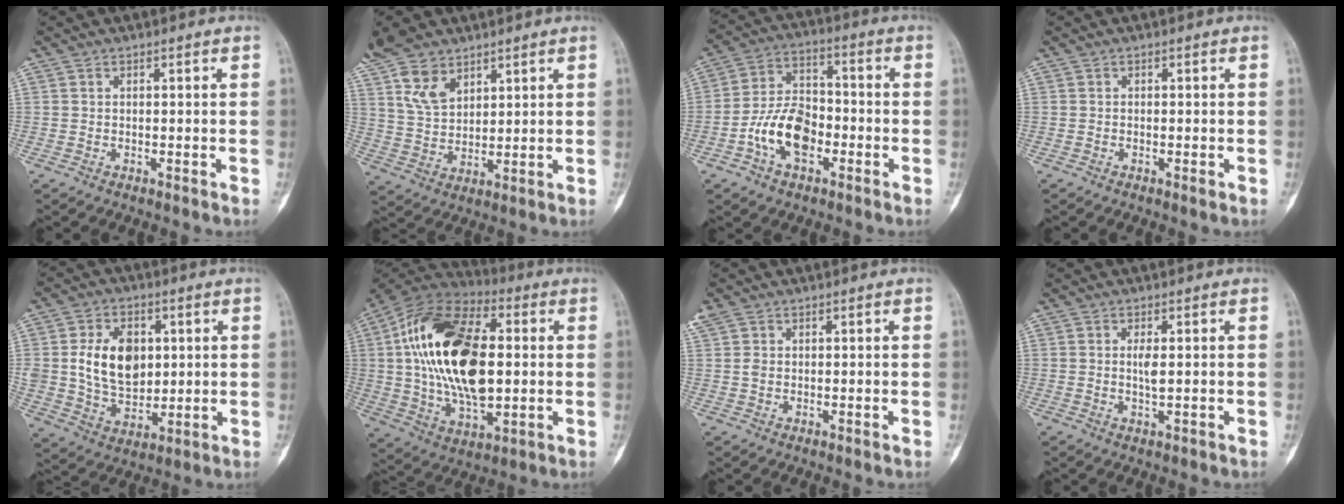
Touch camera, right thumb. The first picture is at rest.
{"total": 9.6, "force": [6.4, 5.4, 4.8], "torque": [-0.079, -0.024, 0.132]}
{"total": 11.5, "force": [-4.0, 6.9, 8.3], "torque": [-0.139, 0.034, -0.079]}
{"total": 0.6, "force": [-0.3, 0.1, 0.5], "torque": [-0.008, -0.002, -0.008]}
{"total": 13.2, "force": [2.4, 9.2, 9.1], "torque": [-0.126, -0.013, 0.054]}
{"total": 25.8, "force": [2.2, 14.0, 21.6], "torque": [-0.390, 0.001, 0.034]}
{"total": 3.3, "force": [1.1, 2.5, 1.8], "torque": [-0.047, 0.012, 0.032]}
{"total": 2.3, "force": [0.1, 0.5, 2.2], "torque": [-0.043, -0.004, 0.003]}